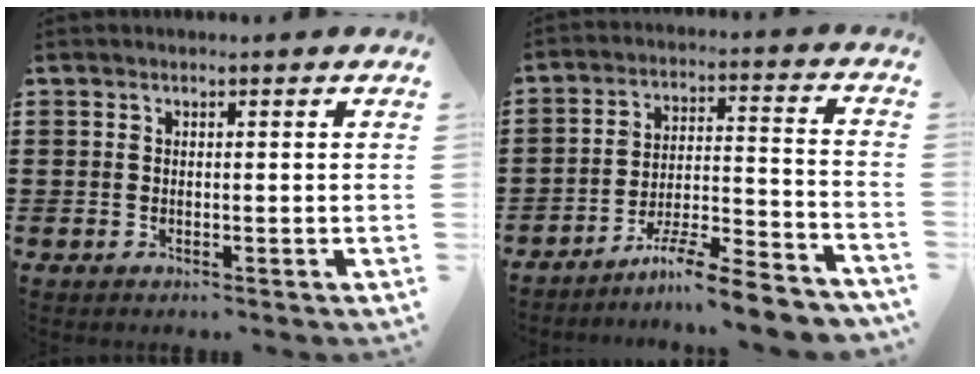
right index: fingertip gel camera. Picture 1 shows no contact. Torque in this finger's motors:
{"motor_torque": [1.15, 1.00, 0.17, 0.06]}